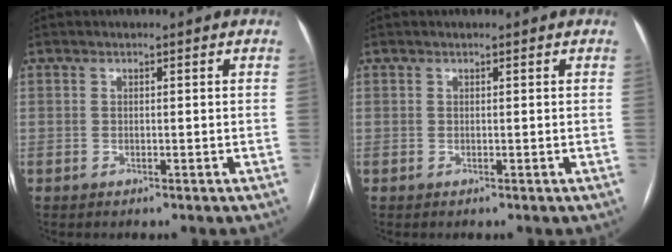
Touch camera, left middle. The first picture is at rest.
{"total": 0.0}